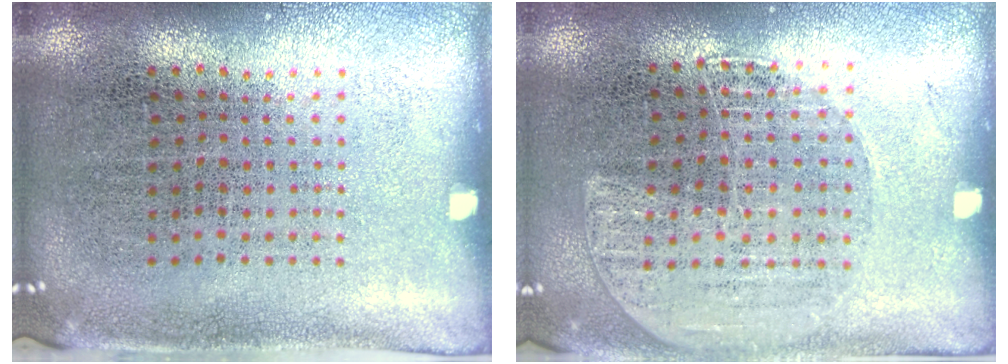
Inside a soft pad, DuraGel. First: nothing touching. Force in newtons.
{"total": 1.3, "press": 1.3, "slide": 0.1}